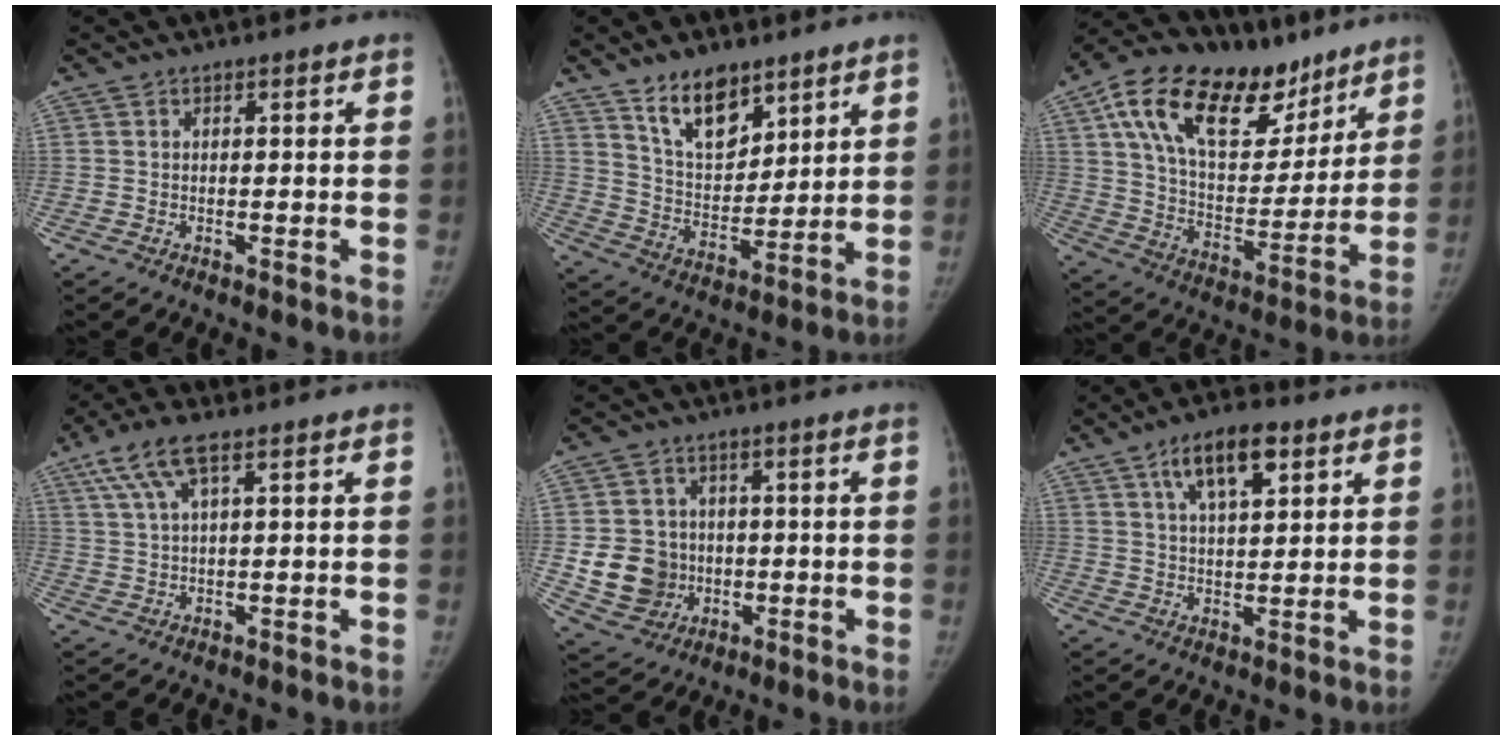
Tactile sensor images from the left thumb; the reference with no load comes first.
{"total": 12.0, "force": [8.1, 6.2, 6.3], "torque": [-0.075, -0.059, 0.153]}
{"total": 26.8, "force": [15.4, 14.2, 16.8], "torque": [-0.242, -0.021, 0.262]}
{"total": 7.2, "force": [3.6, 2.1, 5.8], "torque": [-0.137, 0.010, 0.076]}
{"total": 10.5, "force": [-0.9, 9.6, 4.2], "torque": [-0.045, 0.002, -0.002]}
{"total": 9.7, "force": [4.8, 4.0, 7.4], "torque": [-0.111, -0.012, 0.083]}